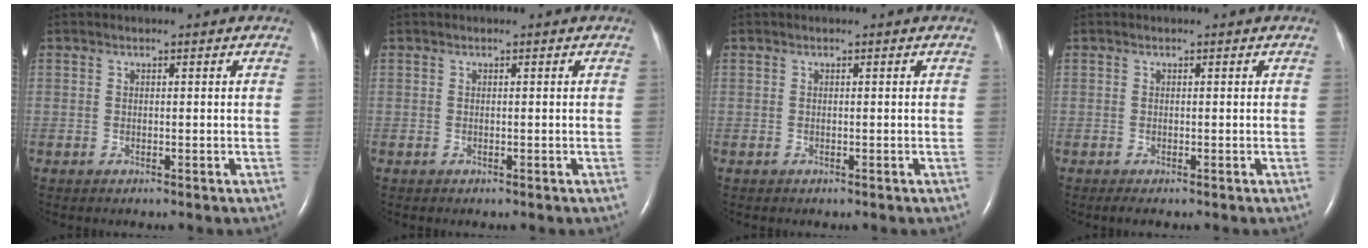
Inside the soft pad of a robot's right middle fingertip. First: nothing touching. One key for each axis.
{"total": 0.0}
{"total": 0.0}
{"total": 0.7, "fx": -0.5, "fy": 0.0, "fz": 0.5, "tx": -0.014, "ty": -0.002, "tz": -0.008}